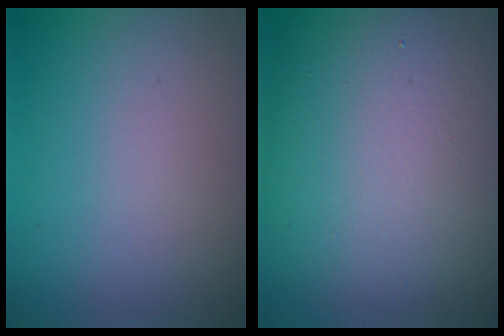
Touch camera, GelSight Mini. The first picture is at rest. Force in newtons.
{"total": 15.1, "press": 15.1, "slide": 1.0}